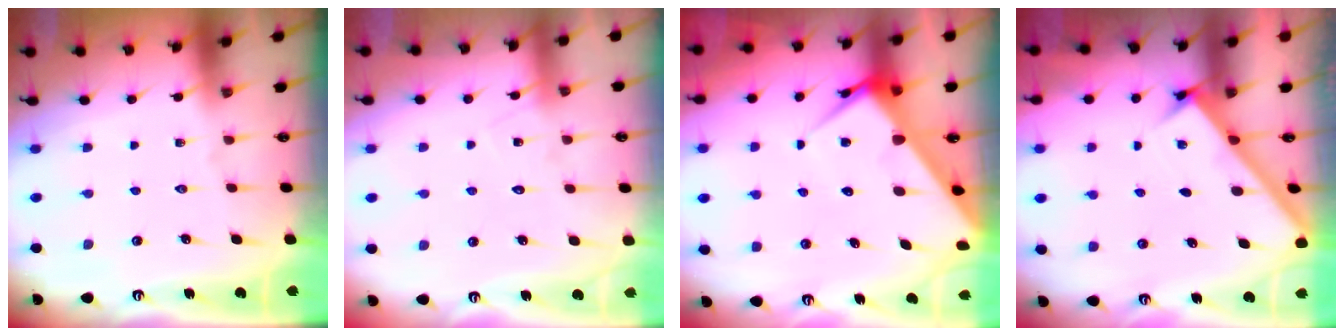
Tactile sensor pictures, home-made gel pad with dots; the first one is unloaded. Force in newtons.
{"total": 7.3, "press": 7.3, "slide": 0.5}
{"total": 6.3, "press": 6.3, "slide": 0.5}
{"total": 2.7, "press": 2.7, "slide": 0.3}